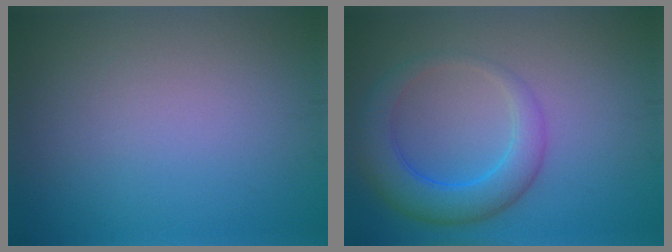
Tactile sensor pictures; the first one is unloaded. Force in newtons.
{"total": 4.9, "press": 4.9, "slide": 0.2}